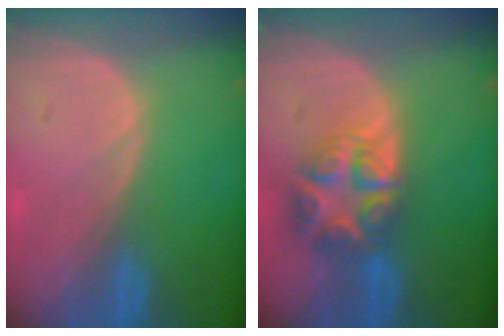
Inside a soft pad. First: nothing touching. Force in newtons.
{"total": 7.9, "press": 6.9, "slide": 3.9}